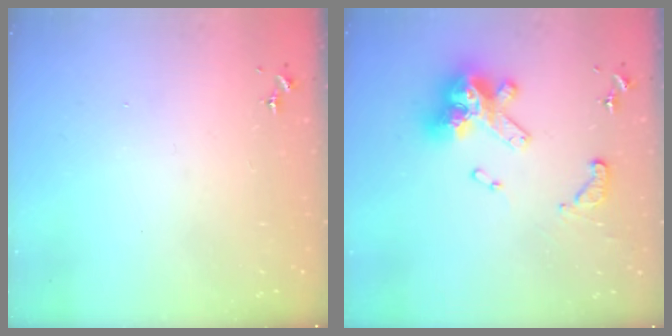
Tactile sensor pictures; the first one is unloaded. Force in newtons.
{"total": 17.2, "press": 17.1, "slide": 1.6}